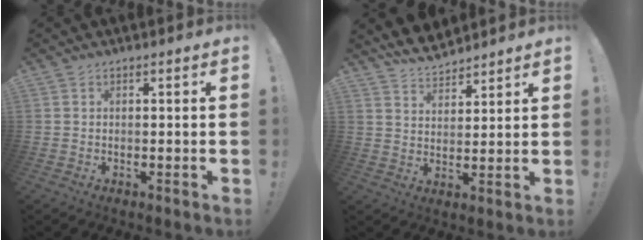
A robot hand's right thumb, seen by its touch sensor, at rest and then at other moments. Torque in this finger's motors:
{"motor_torque": [-0.36, 0.36, -0.21, 0.37, -0.01]}